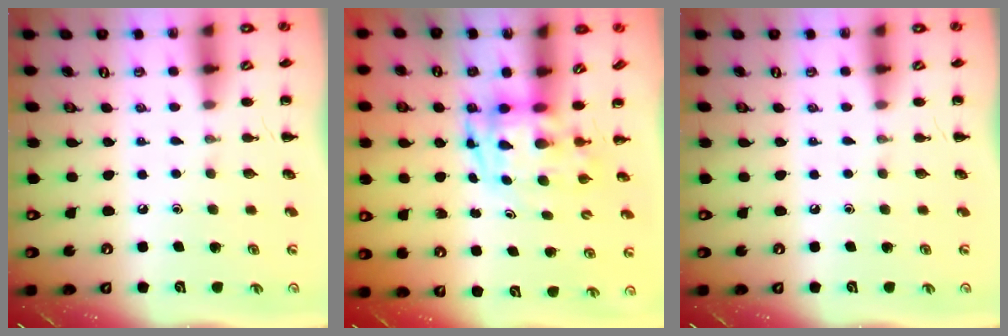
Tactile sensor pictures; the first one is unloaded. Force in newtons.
{"total": 3.4, "press": 3.4, "slide": 0.7}
{"total": 0.0}